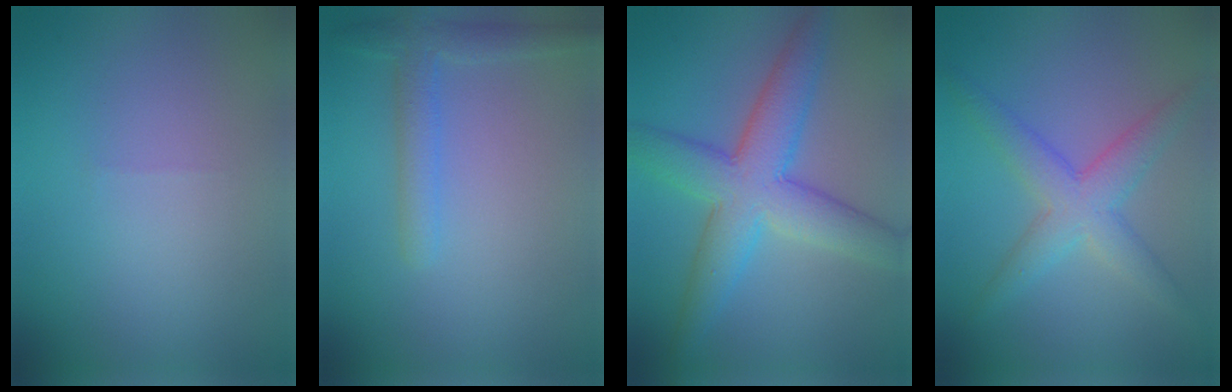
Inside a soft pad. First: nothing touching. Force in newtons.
{"total": 2.6, "press": 2.6, "slide": 0.2}
{"total": 7.7, "press": 7.7, "slide": 0.2}
{"total": 4.4, "press": 4.4, "slide": 0.1}